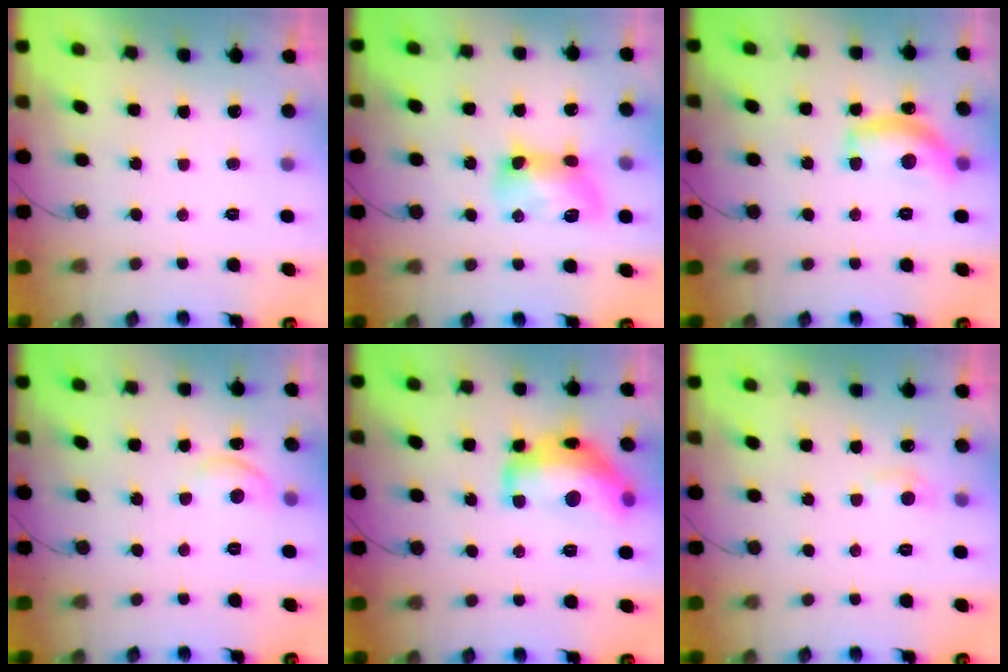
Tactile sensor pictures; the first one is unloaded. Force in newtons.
{"total": 10.5, "press": 10.4, "slide": 0.9}
{"total": 13.3, "press": 13.3, "slide": 0.8}
{"total": 5.4, "press": 5.4, "slide": 0.3}
{"total": 16.3, "press": 16.3, "slide": 0.9}
{"total": 5.8, "press": 5.7, "slide": 0.7}